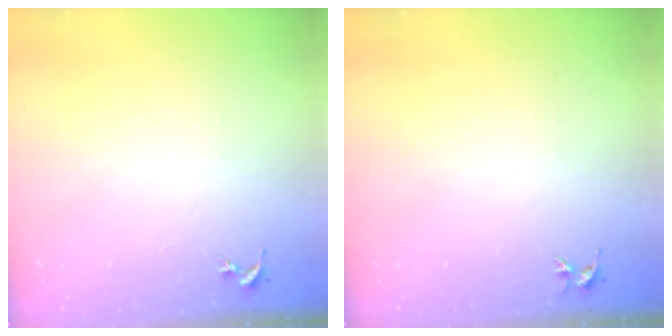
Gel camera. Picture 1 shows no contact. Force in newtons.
{"total": 3.4, "press": 3.4, "slide": 0.4}